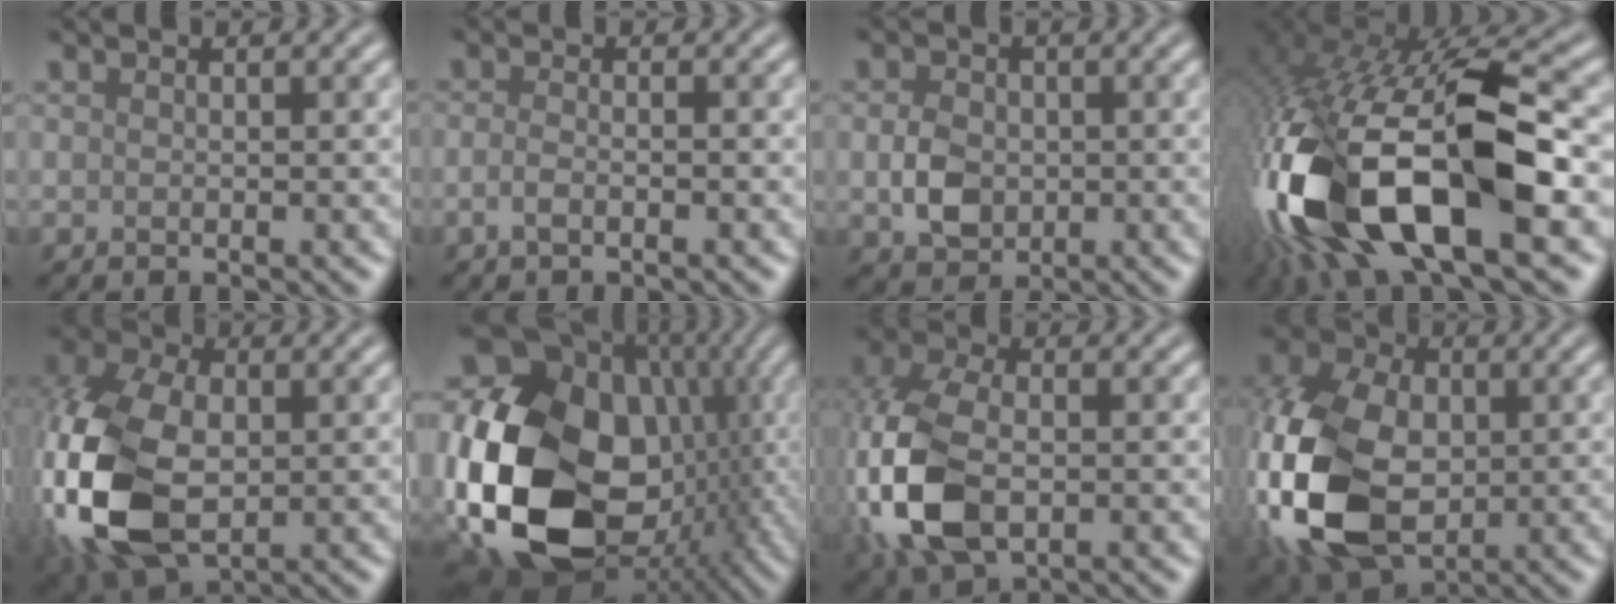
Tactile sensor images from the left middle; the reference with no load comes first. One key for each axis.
{"total": 1.4, "fx": -0.7, "fy": 0.3, "fz": 1.1, "tx": -0.027, "ty": 0.003, "tz": -0.018}
{"total": 3.3, "fx": -0.4, "fy": 2.6, "fz": 2.0, "tx": -0.043, "ty": 0.001, "tz": -0.010}
{"total": 18.6, "fx": -5.7, "fy": 7.9, "fz": 15.9, "tx": -0.334, "ty": -0.036, "tz": -0.078}
{"total": 13.5, "fx": -2.2, "fy": 8.8, "fz": 9.9, "tx": -0.252, "ty": -0.027, "tz": -0.041}
{"total": 20.5, "fx": -1.9, "fy": 15.6, "fz": 13.2, "tx": -0.296, "ty": -0.026, "tz": -0.016}
{"total": 9.9, "fx": -2.0, "fy": 6.3, "fz": 7.4, "tx": -0.199, "ty": -0.020, "tz": -0.041}
{"total": 15.4, "fx": -2.5, "fy": 10.5, "fz": 10.9, "tx": -0.252, "ty": -0.025, "tz": -0.049}